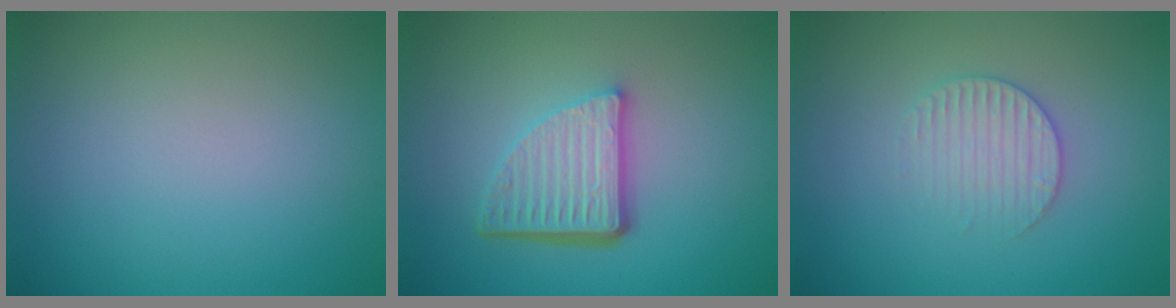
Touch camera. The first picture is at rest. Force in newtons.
{"total": 5.5, "press": 3.8, "slide": 4.0}
{"total": 2.5, "press": 2.5, "slide": 0.4}